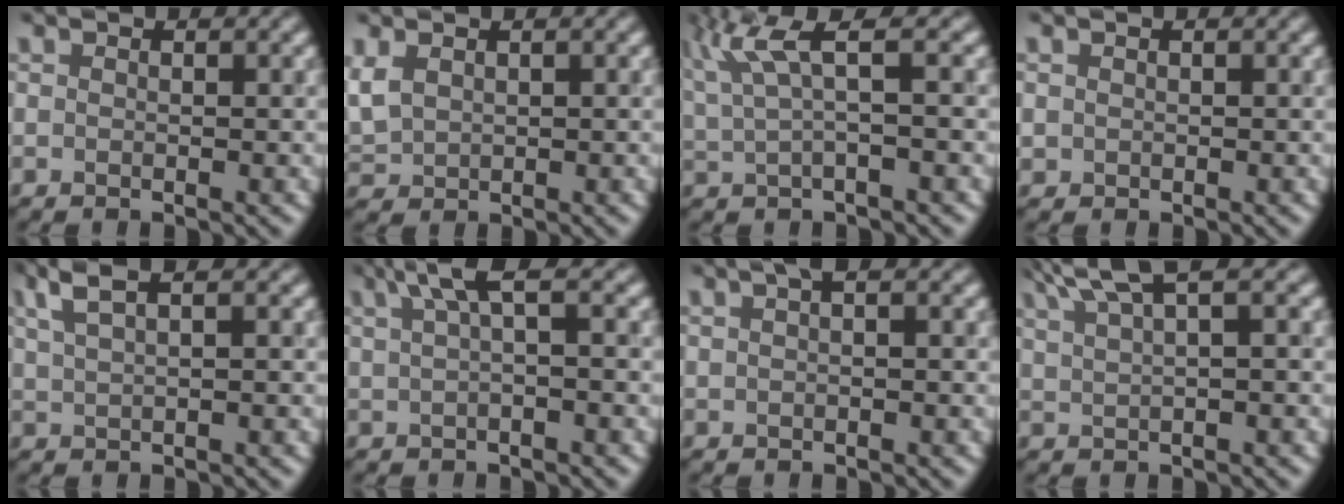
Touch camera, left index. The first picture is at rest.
{"total": 2.5, "force": [0.9, 1.9, 1.3], "torque": [-0.045, 0.005, 0.022]}
{"total": 4.1, "force": [2.1, 0.4, 3.6], "torque": [-0.077, 0.014, 0.046]}
{"total": 0.7, "force": [0.0, 0.7, 0.0], "torque": [0.006, -0.003, -0.002]}
{"total": 2.8, "force": [1.8, 0.6, 2.0], "torque": [-0.033, 0.012, 0.033]}
{"total": 2.6, "force": [1.0, 0.3, 2.4], "torque": [-0.042, 0.009, 0.017]}
{"total": 0.8, "force": [0.4, -0.1, 0.7], "torque": [-0.013, 0.005, 0.007]}
{"total": 4.0, "force": [2.9, 0.6, 2.8], "torque": [-0.040, 0.018, 0.051]}